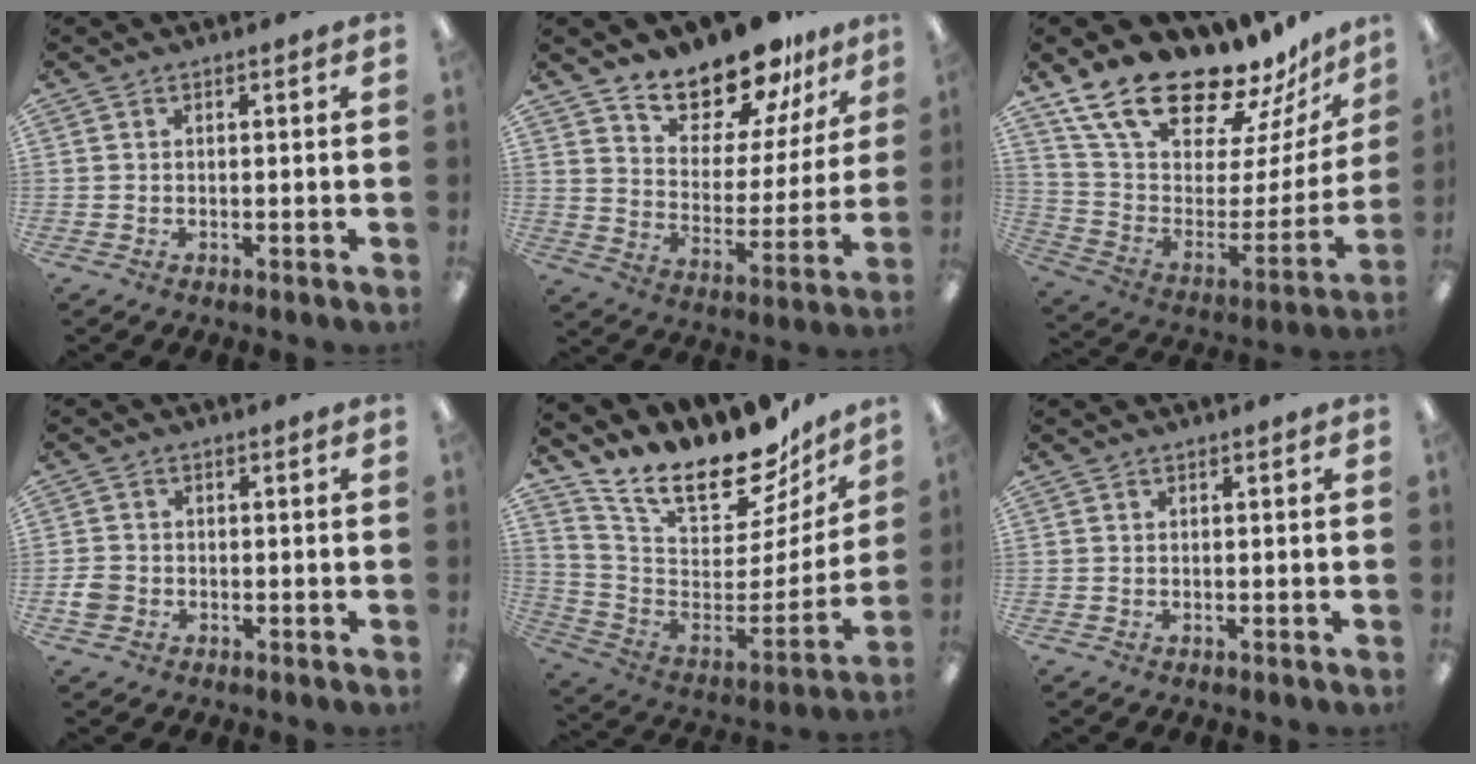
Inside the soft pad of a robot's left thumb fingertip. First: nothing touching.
{"total": 16.5, "force": [14.7, 5.6, 4.8], "torque": [-0.086, -0.119, 0.262]}
{"total": 23.4, "force": [19.0, 8.1, 11.0], "torque": [-0.193, -0.143, 0.342]}
{"total": 3.0, "force": [-0.9, 2.6, 1.2], "torque": [-0.018, 0.008, -0.016]}
{"total": 21.3, "force": [16.9, 7.8, 10.4], "torque": [-0.162, -0.136, 0.288]}
{"total": 0.0}